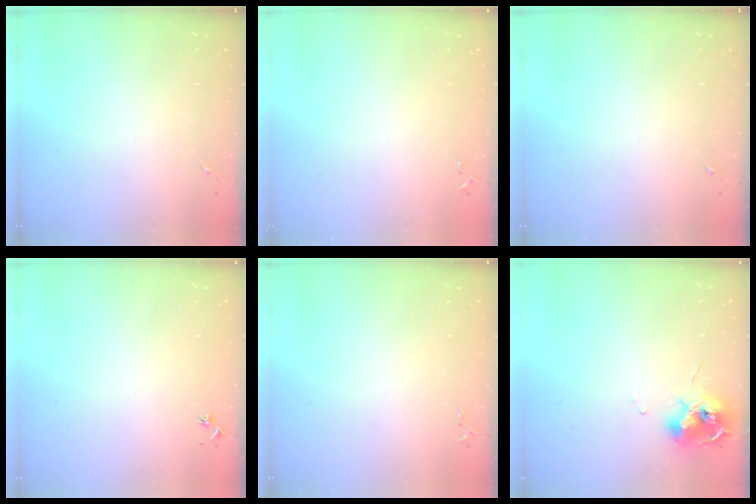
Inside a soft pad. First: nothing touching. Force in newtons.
{"total": 2.5, "press": 2.5, "slide": 0.3}
{"total": 0.0}
{"total": 3.0, "press": 2.9, "slide": 0.4}
{"total": 2.5, "press": 2.5, "slide": 0.3}
{"total": 12.1, "press": 12.0, "slide": 1.2}